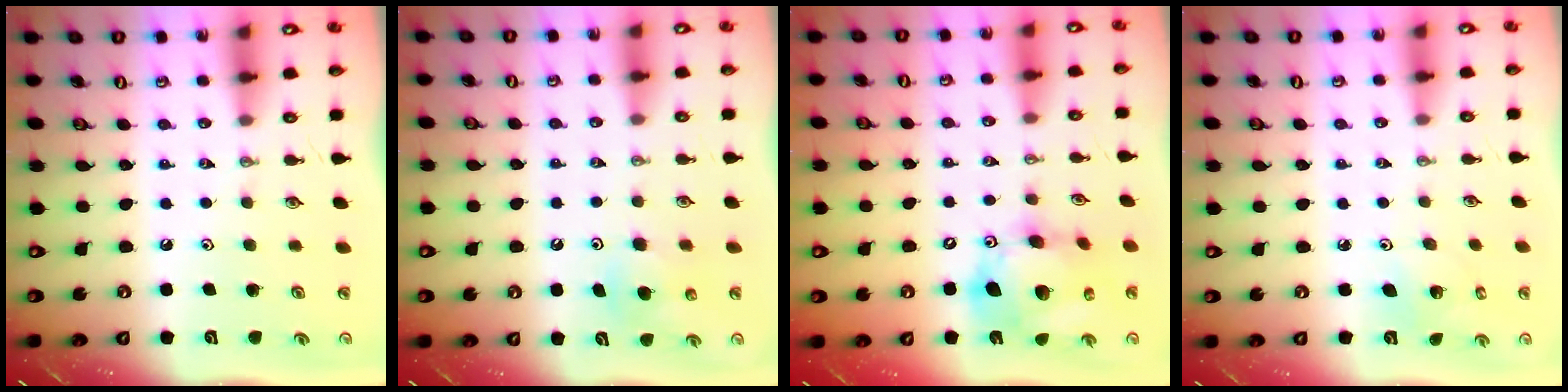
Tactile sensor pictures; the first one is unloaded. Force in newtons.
{"total": 5.9, "press": 5.9, "slide": 0.6}
{"total": 17.8, "press": 17.5, "slide": 2.9}
{"total": 3.3, "press": 3.2, "slide": 0.3}